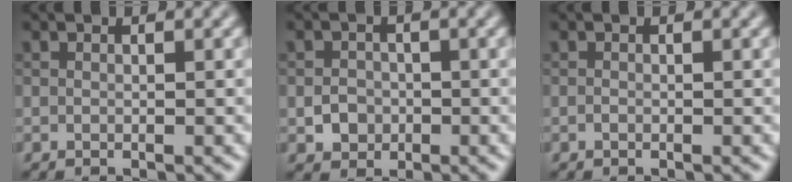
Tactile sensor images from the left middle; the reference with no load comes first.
{"total": 1.9, "force": [-0.5, 1.7, 0.7], "torque": [-0.006, 0.000, -0.012]}
{"total": 0.0}